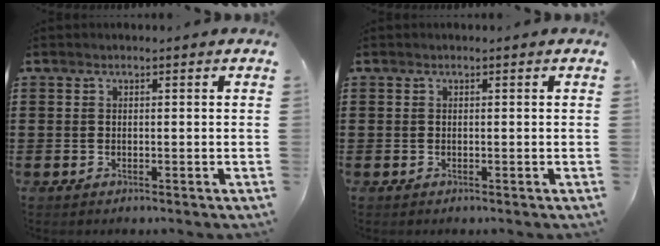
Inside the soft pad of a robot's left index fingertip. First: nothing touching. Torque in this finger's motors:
{"motor_torque": [0.00, 0.00, 0.00, -0.03]}